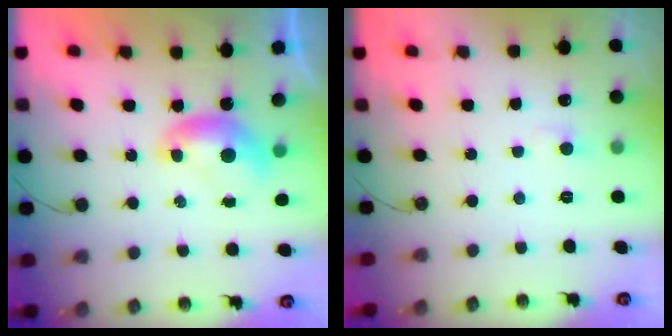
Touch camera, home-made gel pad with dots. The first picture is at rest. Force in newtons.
{"total": 0.8, "press": 0.4, "slide": 0.7}